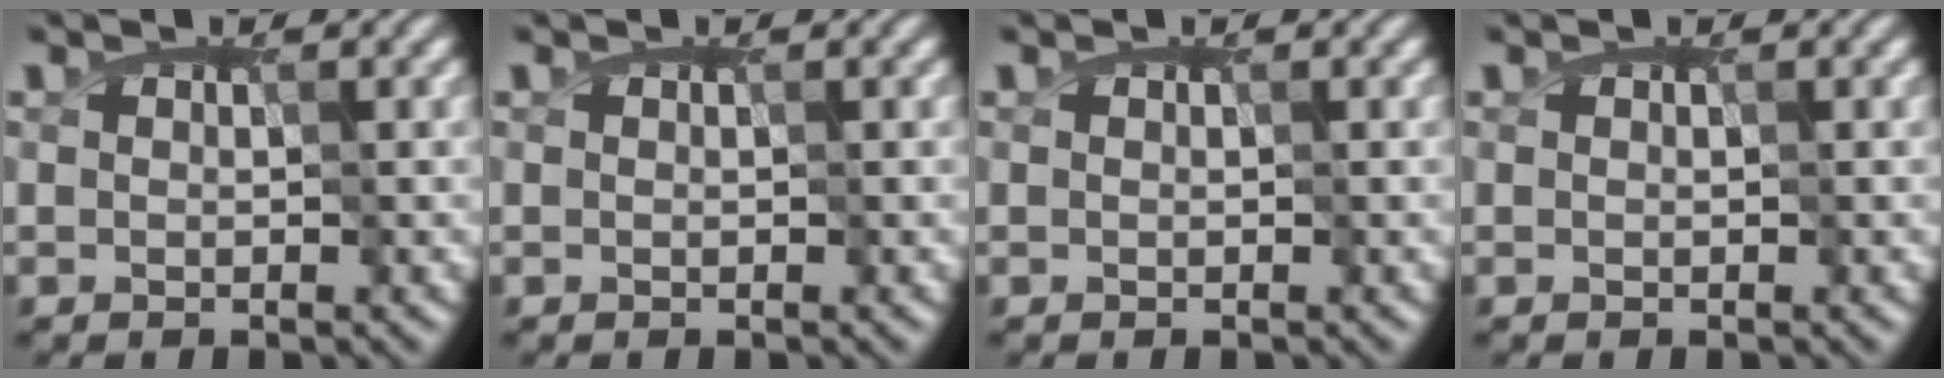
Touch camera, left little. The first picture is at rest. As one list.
[{"total": 0.0}, {"total": 0.0}, {"total": 0.0}]